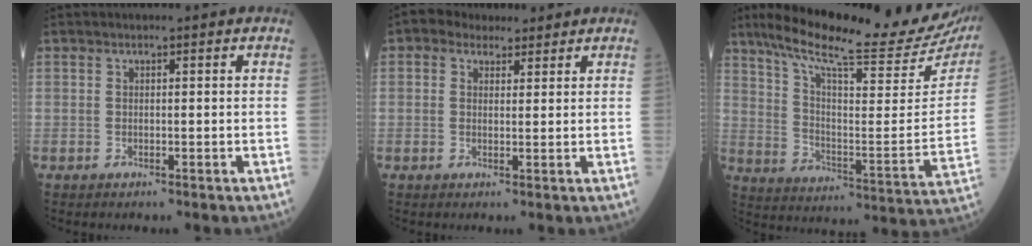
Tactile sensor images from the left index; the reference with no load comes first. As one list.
[{"total": 4.6, "force": [3.4, 2.8, 1.4], "torque": [-0.017, 0.025, 0.057]}, {"total": 26.0, "force": [22.2, 2.4, 13.2], "torque": [-0.210, -0.059, 0.304]}]